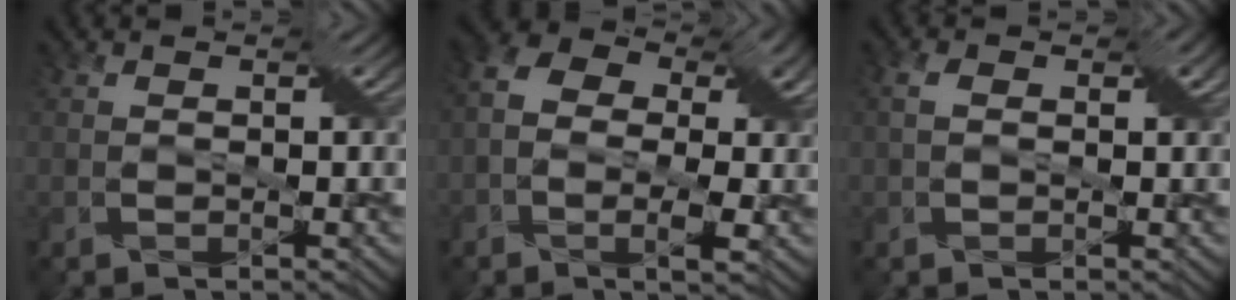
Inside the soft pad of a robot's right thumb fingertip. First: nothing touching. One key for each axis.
{"total": 9.5, "fx": -0.5, "fy": 6.1, "fz": 7.2, "tx": -0.144, "ty": 0.007, "tz": -0.020}
{"total": 3.0, "fx": 0.8, "fy": 2.0, "fz": 2.1, "tx": -0.041, "ty": 0.007, "tz": 0.012}